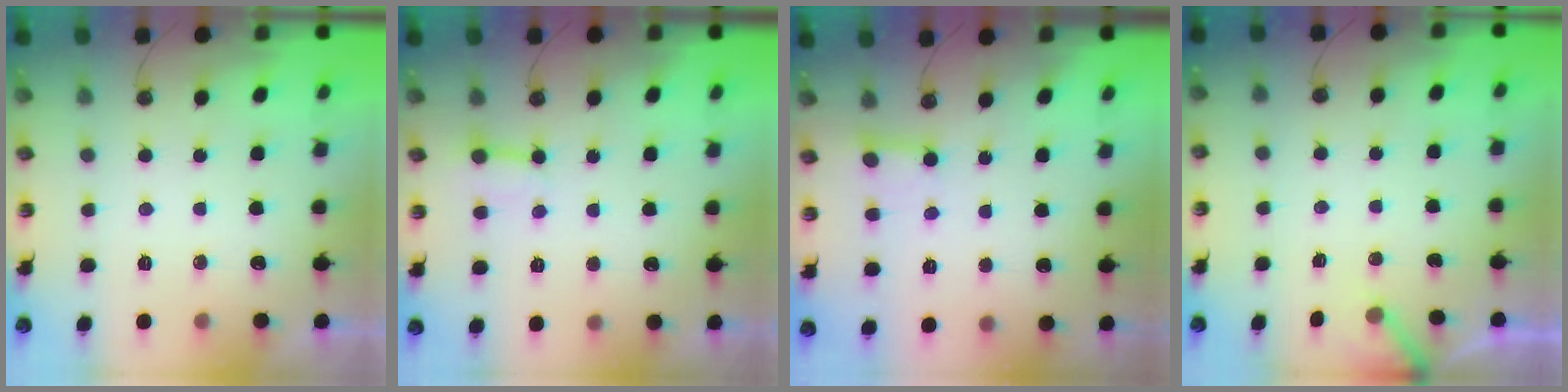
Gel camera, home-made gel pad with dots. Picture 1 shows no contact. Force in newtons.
{"total": 3.7, "press": 3.6, "slide": 0.4}
{"total": 2.4, "press": 2.4, "slide": 0.2}
{"total": 3.0, "press": 3.0, "slide": 0.3}